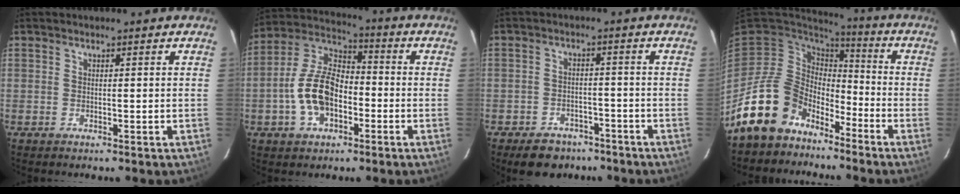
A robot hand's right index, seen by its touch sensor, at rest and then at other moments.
{"total": 12.5, "force": [-3.7, 7.4, 9.4], "torque": [-0.193, 0.021, -0.065]}
{"total": 9.0, "force": [-6.8, 5.2, 2.7], "torque": [-0.071, 0.016, -0.087]}
{"total": 13.6, "force": [-10.4, 8.3, 3.0], "torque": [-0.078, 0.023, -0.177]}